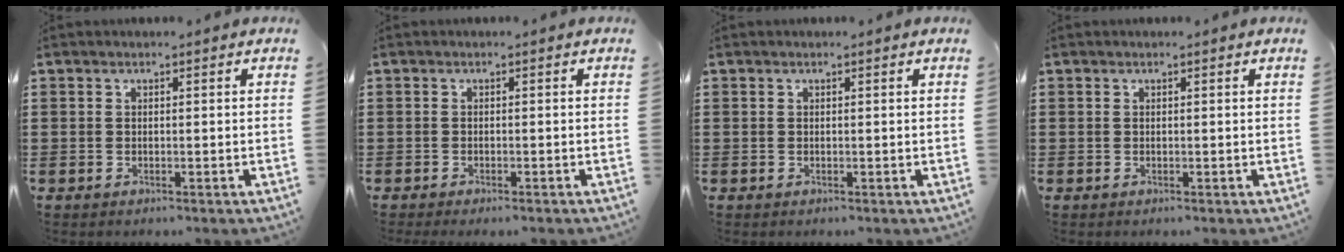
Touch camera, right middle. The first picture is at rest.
{"total": 0.7, "force": [-0.7, 0.0, 0.1], "torque": [-0.006, -0.005, -0.012]}
{"total": 0.0}
{"total": 0.0}